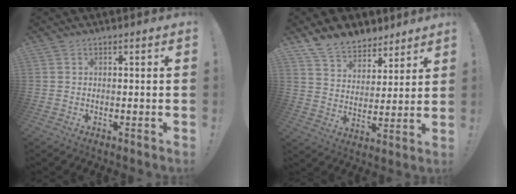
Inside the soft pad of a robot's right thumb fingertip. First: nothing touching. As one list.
[{"total": 10.9, "force": [8.8, 6.0, 2.3], "torque": [-0.056, -0.065, 0.173]}]